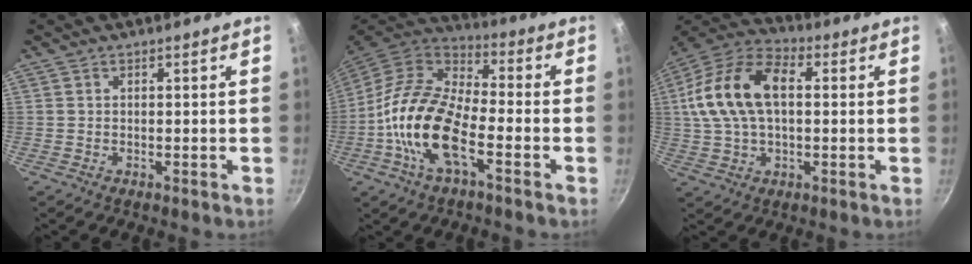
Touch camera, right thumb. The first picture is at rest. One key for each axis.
{"total": 17.2, "fx": -5.2, "fy": 7.7, "fz": 14.5, "tx": -0.269, "ty": 0.033, "tz": -0.114}
{"total": 17.6, "fx": 2.3, "fy": 10.4, "fz": 14.0, "tx": -0.259, "ty": 0.030, "tz": 0.028}